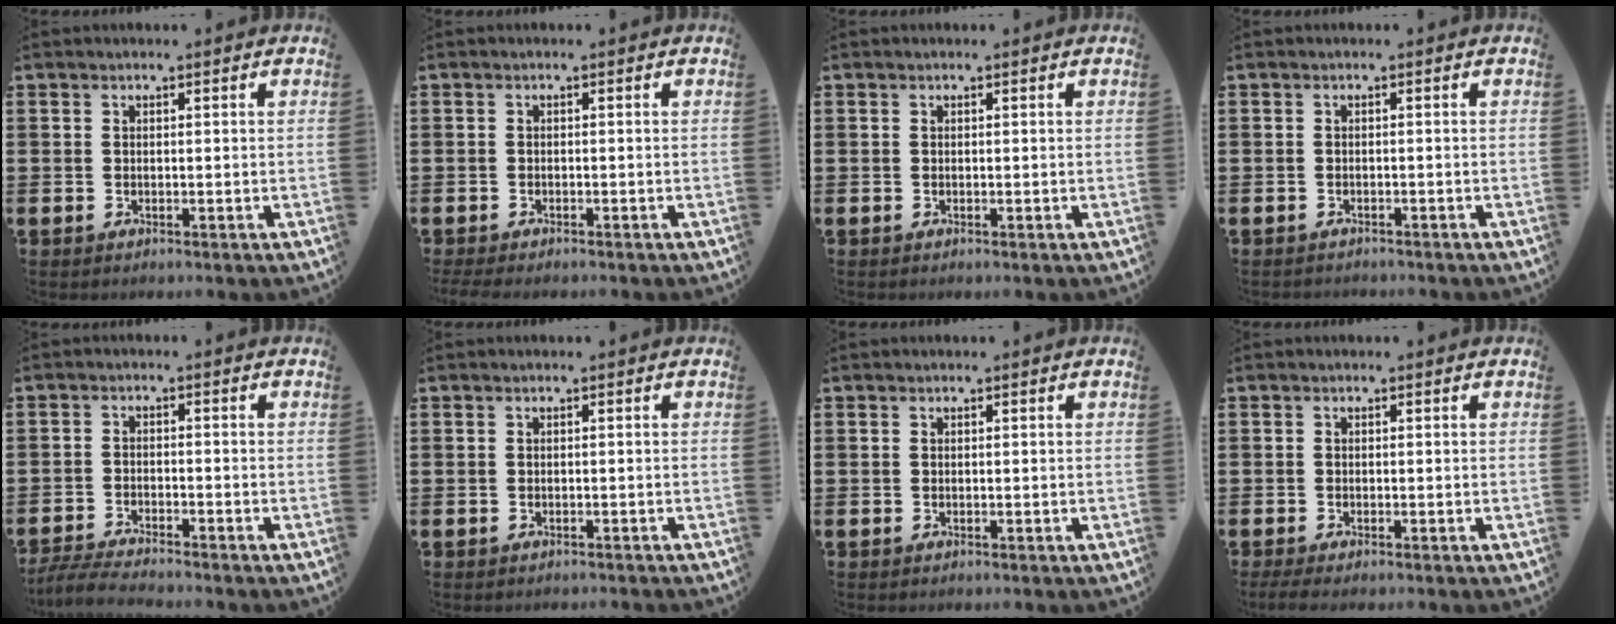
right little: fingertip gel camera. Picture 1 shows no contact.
{"total": 0.7, "force": [-0.7, 0.1, 0.3], "torque": [-0.006, -0.001, -0.013]}
{"total": 0.0}
{"total": 0.6, "force": [-0.6, 0.0, -0.1], "torque": [0.000, -0.001, -0.013]}
{"total": 3.0, "force": [-2.9, -0.1, 0.8], "torque": [-0.021, -0.003, -0.060]}
{"total": 0.0}
{"total": 0.0}
{"total": 0.7, "force": [-0.4, 0.1, 0.6], "torque": [-0.009, -0.002, -0.007]}